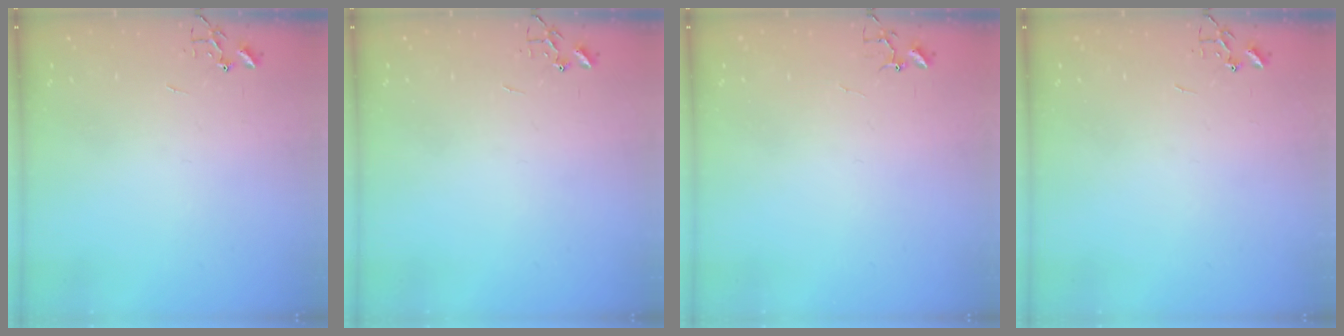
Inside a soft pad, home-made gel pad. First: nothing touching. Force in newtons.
{"total": 0.0}
{"total": 3.8, "press": 3.8, "slide": 0.4}
{"total": 0.0}